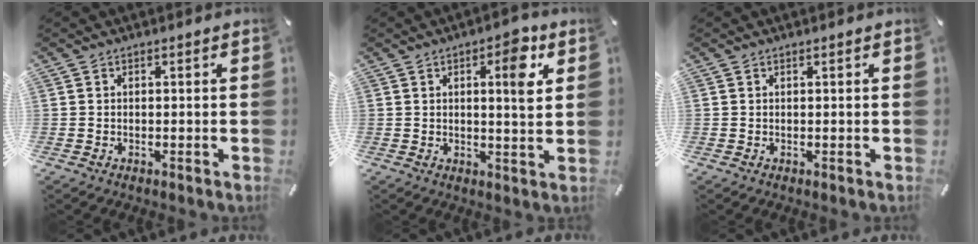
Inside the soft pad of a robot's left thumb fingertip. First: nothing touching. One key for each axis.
{"total": 7.2, "fx": 2.9, "fy": 2.0, "fz": 6.3, "tx": -0.072, "ty": -0.017, "tz": 0.034}
{"total": 0.0}